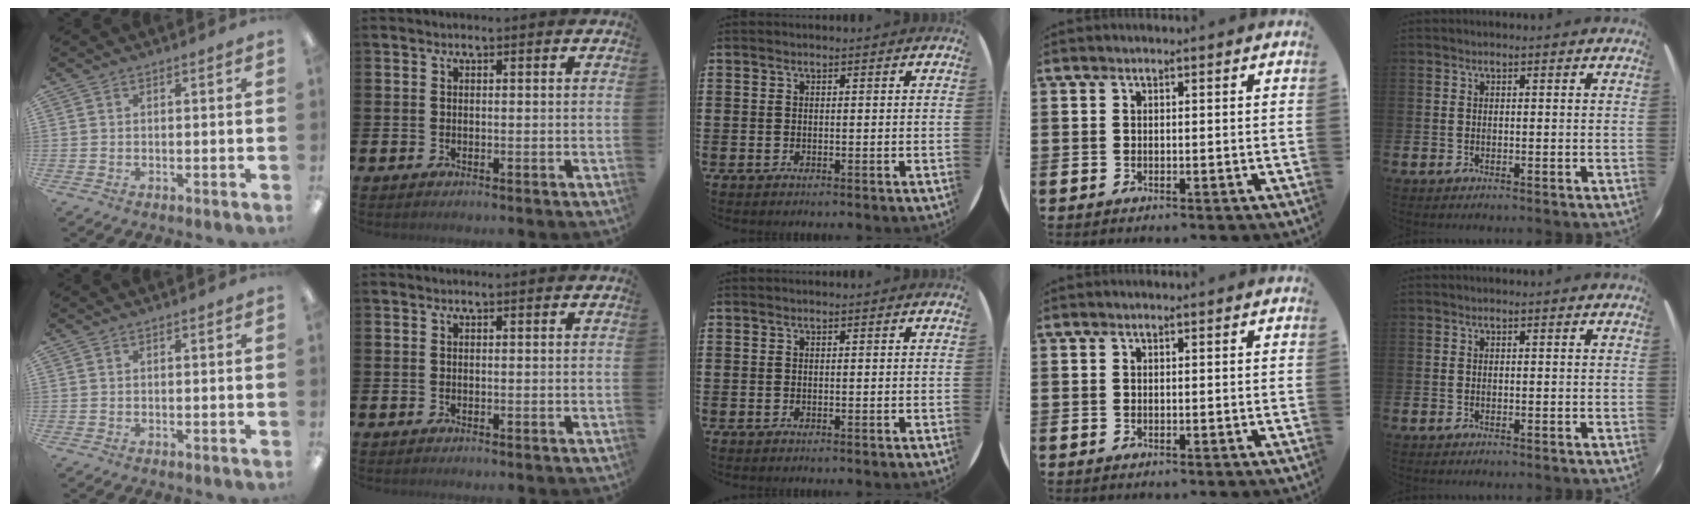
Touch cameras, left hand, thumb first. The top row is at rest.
{}